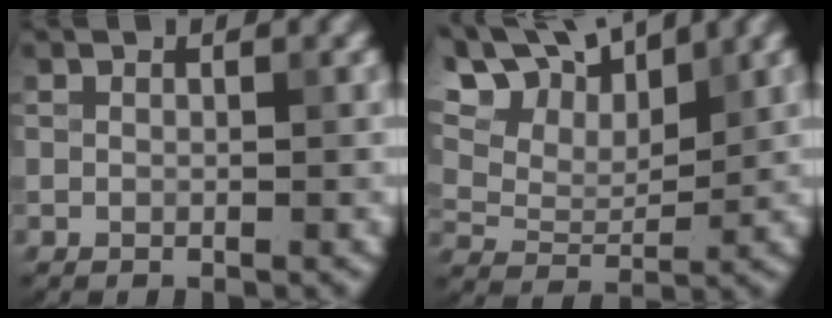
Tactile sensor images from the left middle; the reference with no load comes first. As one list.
[{"total": 10.1, "force": [6.8, 4.8, 5.7], "torque": [-0.129, 0.033, 0.099]}]